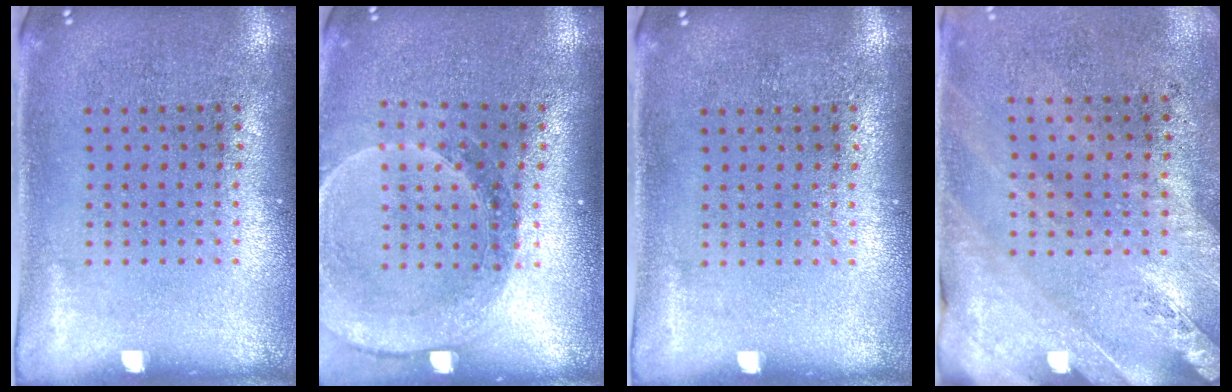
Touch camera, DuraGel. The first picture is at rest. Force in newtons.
{"total": 1.5, "press": 1.5, "slide": 0.1}
{"total": 0.0}
{"total": 2.4, "press": 2.1, "slide": 1.3}